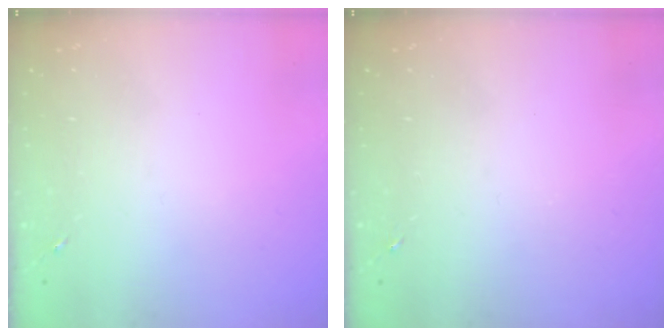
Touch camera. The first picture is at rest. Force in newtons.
{"total": 0.0}